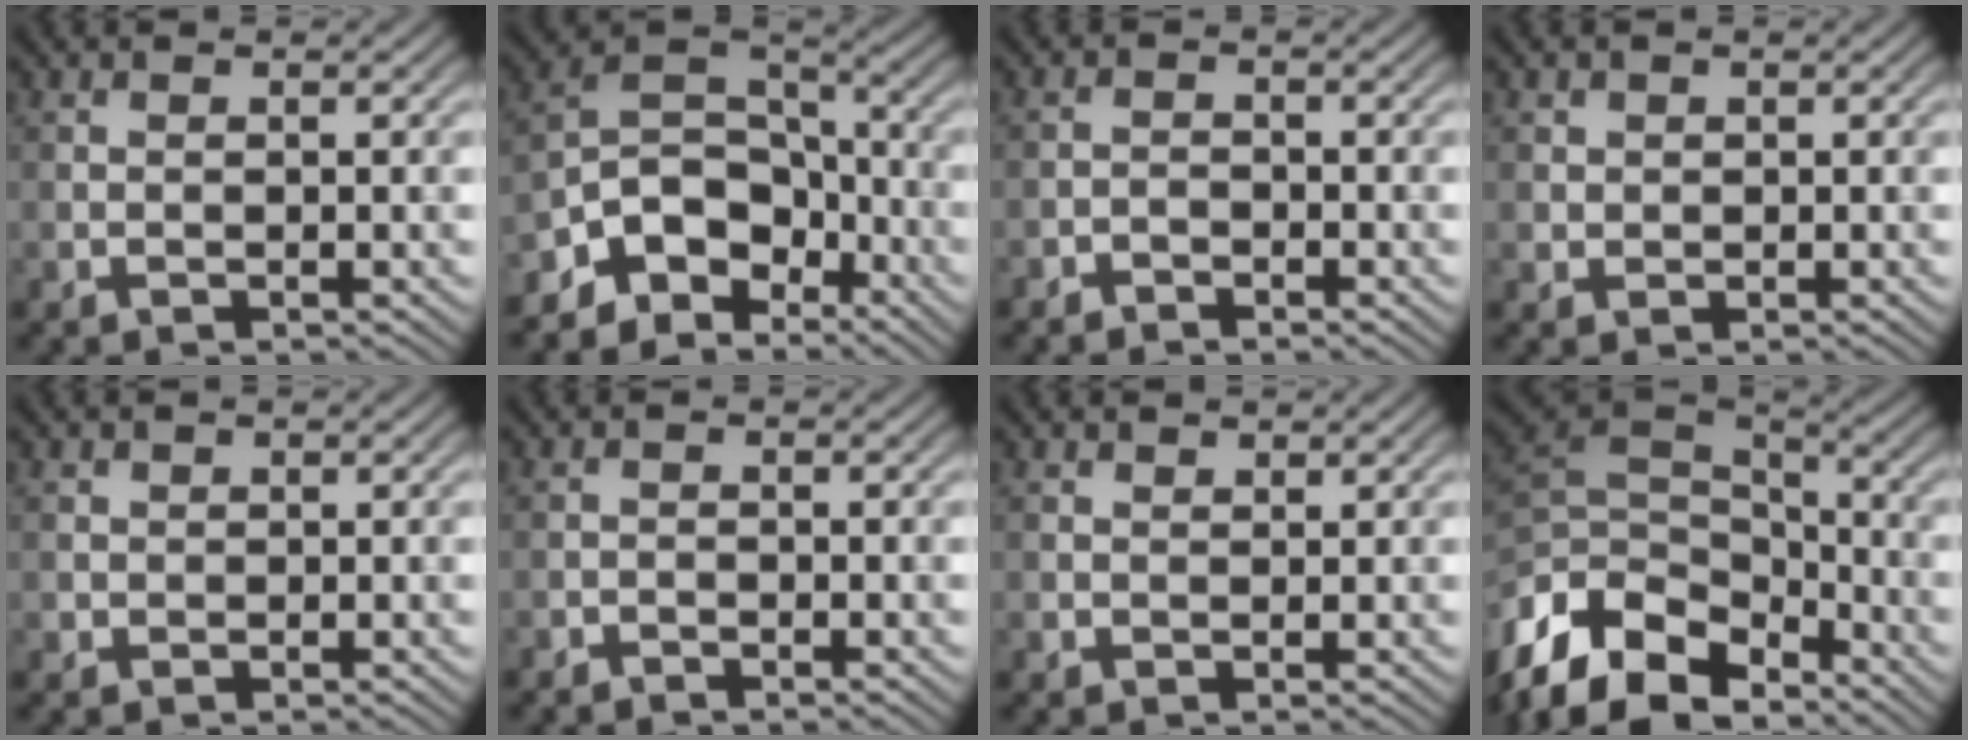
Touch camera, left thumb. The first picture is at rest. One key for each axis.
{"total": 9.3, "fx": -5.9, "fy": 5.6, "fz": 4.6, "tx": -0.076, "ty": 0.001, "tz": -0.127}
{"total": 1.5, "fx": -1.3, "fy": 0.7, "fz": 0.4, "tx": -0.004, "ty": 0.001, "tz": -0.029}
{"total": 1.4, "fx": 0.5, "fy": 1.3, "fz": 0.3, "tx": -0.006, "ty": -0.005, "tz": 0.010}
{"total": 1.1, "fx": 0.3, "fy": 1.1, "fz": 0.2, "tx": -0.002, "ty": -0.005, "tz": 0.006}
{"total": 0.9, "fx": -0.8, "fy": 0.4, "fz": 0.2, "tx": -0.001, "ty": -0.001, "tz": -0.017}
{"total": 1.2, "fx": 0.8, "fy": 0.8, "fz": 0.2, "tx": -0.005, "ty": -0.002, "tz": 0.017}
{"total": 14.2, "fx": -7.3, "fy": 8.8, "fz": 8.4, "tx": -0.237, "ty": -0.014, "tz": -0.127}